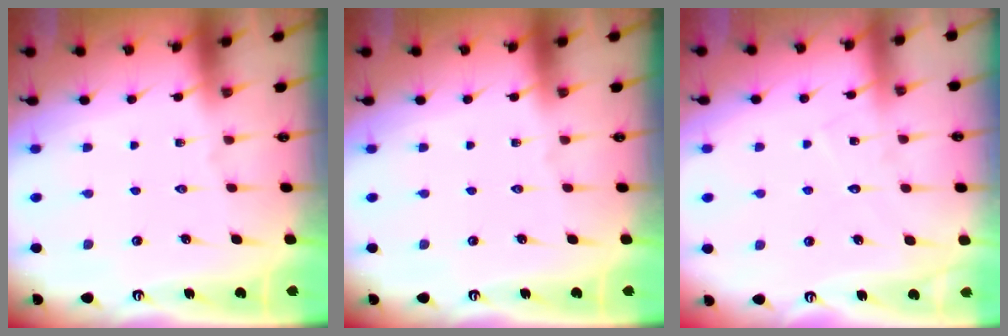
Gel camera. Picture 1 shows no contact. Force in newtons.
{"total": 0.0}
{"total": 6.0, "press": 6.0, "slide": 0.3}